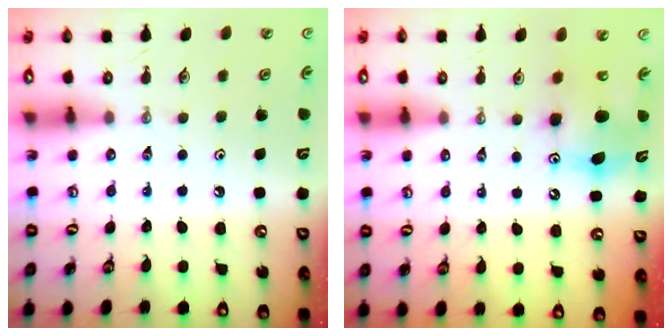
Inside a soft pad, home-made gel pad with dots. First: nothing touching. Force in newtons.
{"total": 9.2, "press": 9.2, "slide": 0.2}